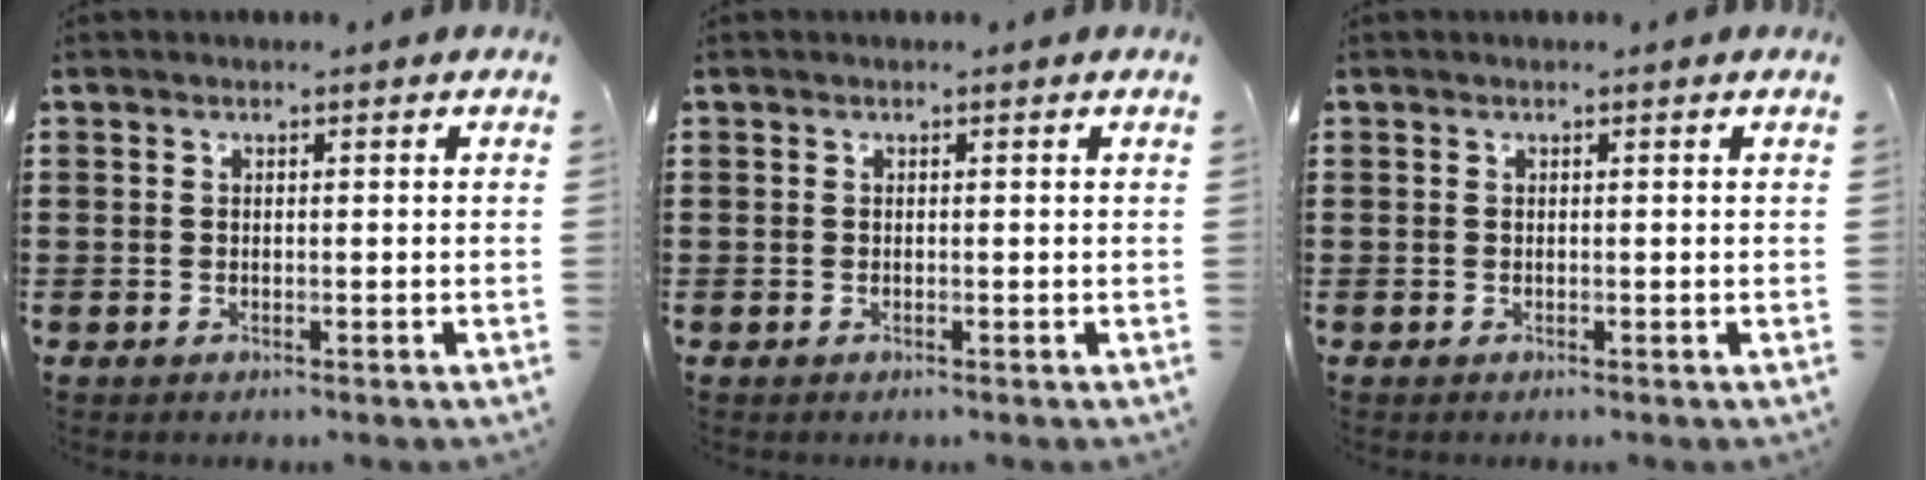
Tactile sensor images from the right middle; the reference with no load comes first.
{"total": 0.0}
{"total": 0.0}